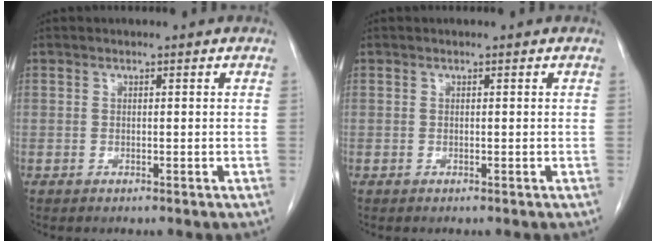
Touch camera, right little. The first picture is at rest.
{"total": 0.0}